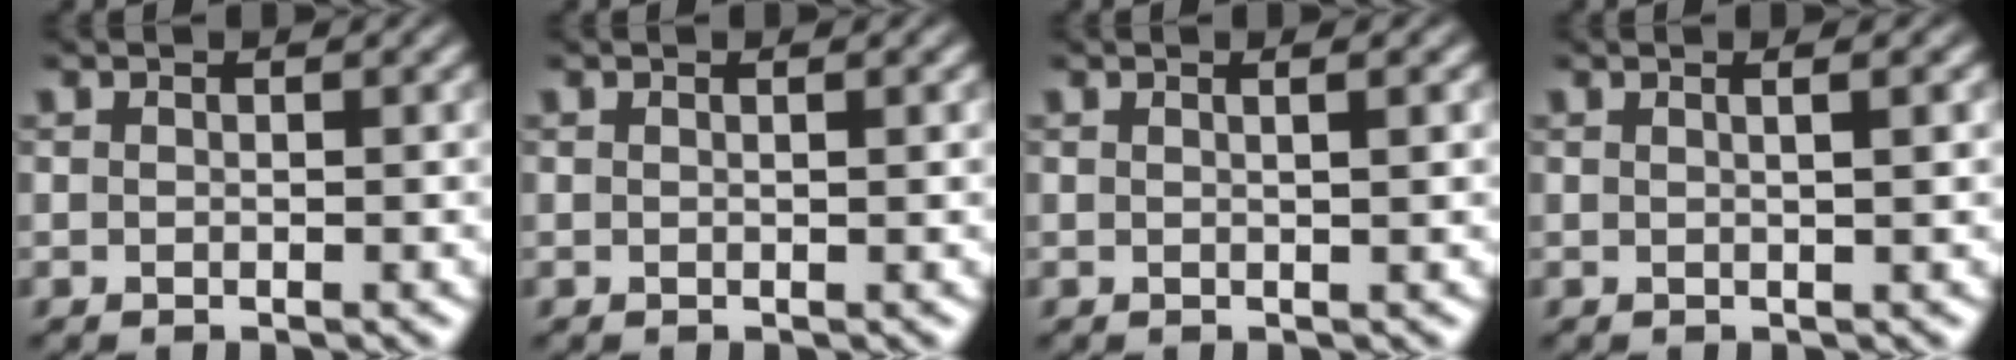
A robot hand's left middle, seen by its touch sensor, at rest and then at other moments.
{"total": 0.7, "force": [0.3, 0.2, 0.6], "torque": [-0.005, 0.002, 0.001]}
{"total": 1.7, "force": [0.6, 0.6, 1.5], "torque": [-0.015, 0.005, -0.005]}
{"total": 2.2, "force": [0.7, 0.9, 1.9], "torque": [-0.016, 0.007, -0.011]}